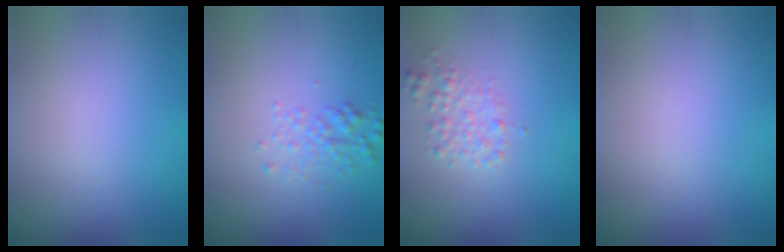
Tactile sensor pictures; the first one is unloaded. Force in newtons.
{"total": 1.6, "press": 1.6, "slide": 0.0}
{"total": 1.7, "press": 1.7, "slide": 0.1}
{"total": 0.0}